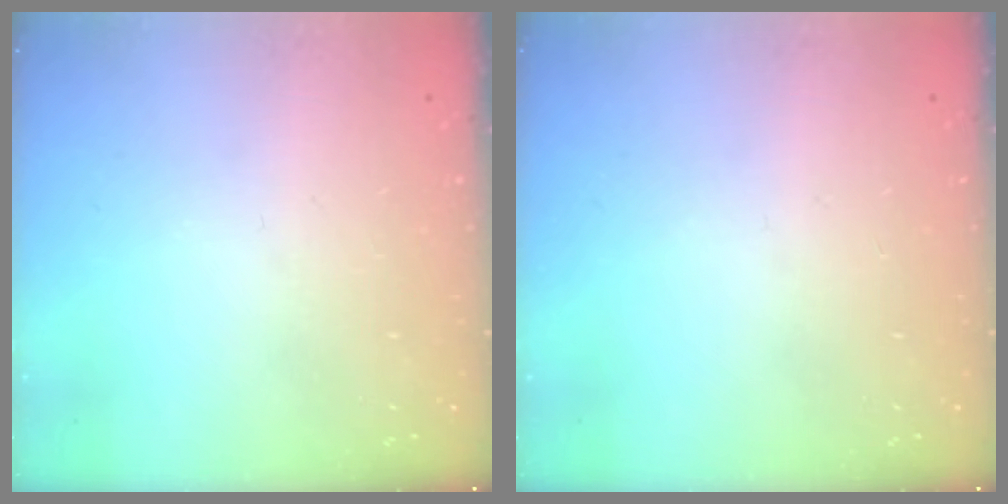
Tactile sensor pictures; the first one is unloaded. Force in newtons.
{"total": 0.0}